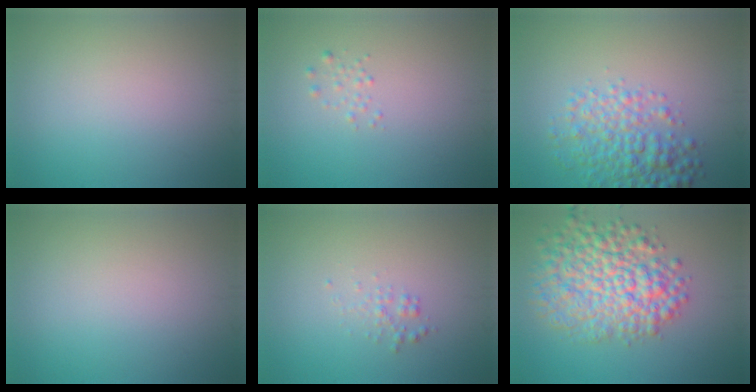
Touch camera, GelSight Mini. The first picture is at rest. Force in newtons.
{"total": 0.8, "press": 0.8, "slide": 0.0}
{"total": 4.7, "press": 4.7, "slide": 0.1}
{"total": 0.0}
{"total": 1.0, "press": 1.0, "slide": 0.0}
{"total": 8.3, "press": 8.3, "slide": 0.2}